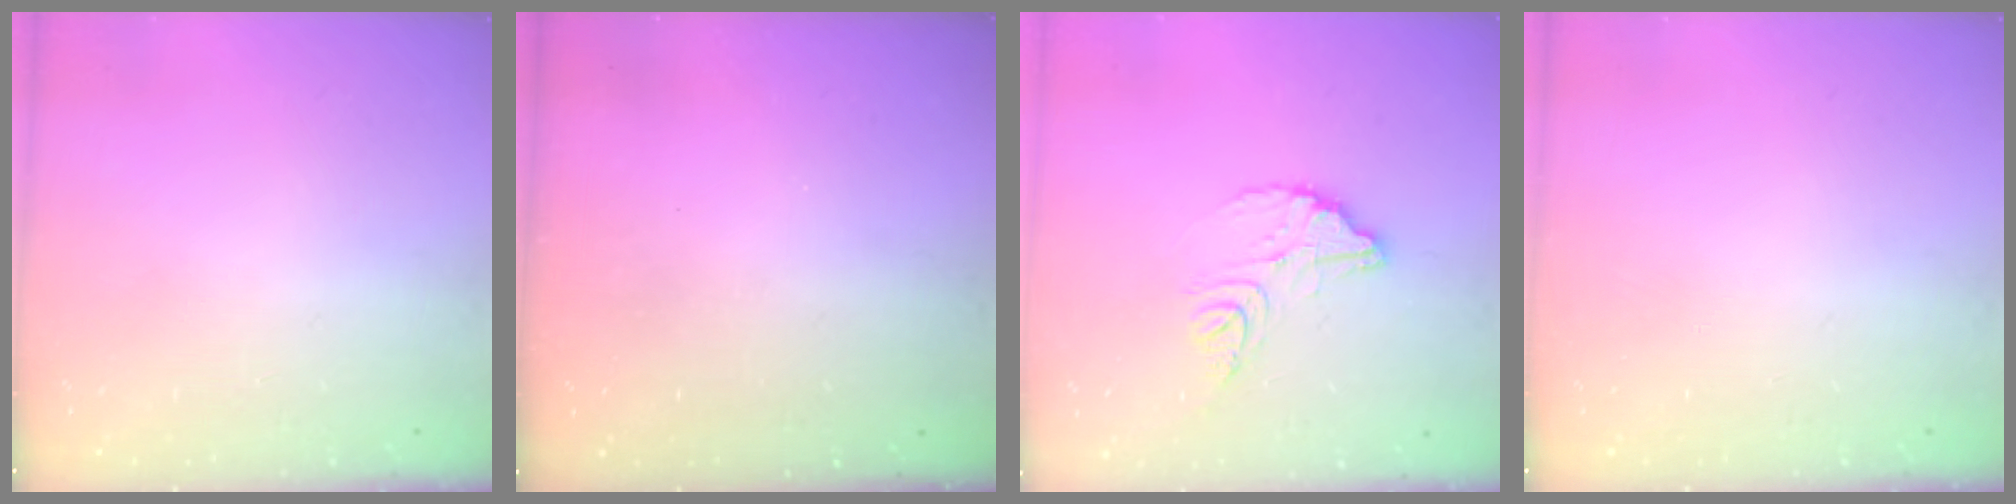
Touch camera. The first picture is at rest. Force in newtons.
{"total": 3.2, "press": 3.2, "slide": 0.2}
{"total": 12.3, "press": 12.3, "slide": 1.1}
{"total": 0.0}